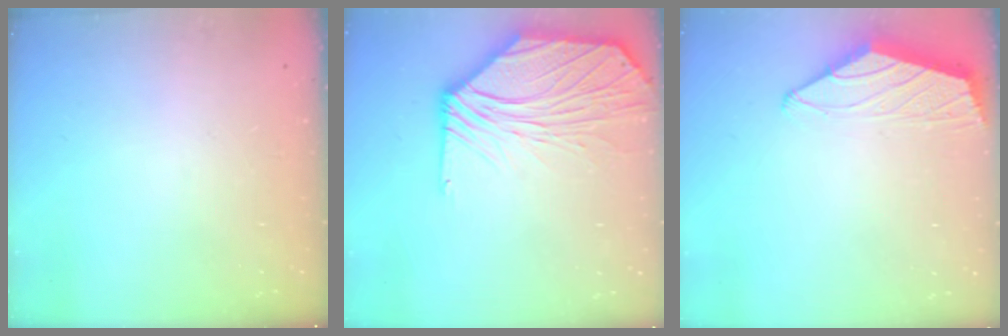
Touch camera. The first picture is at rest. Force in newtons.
{"total": 10.3, "press": 10.2, "slide": 1.5}
{"total": 1.4, "press": 1.3, "slide": 0.5}